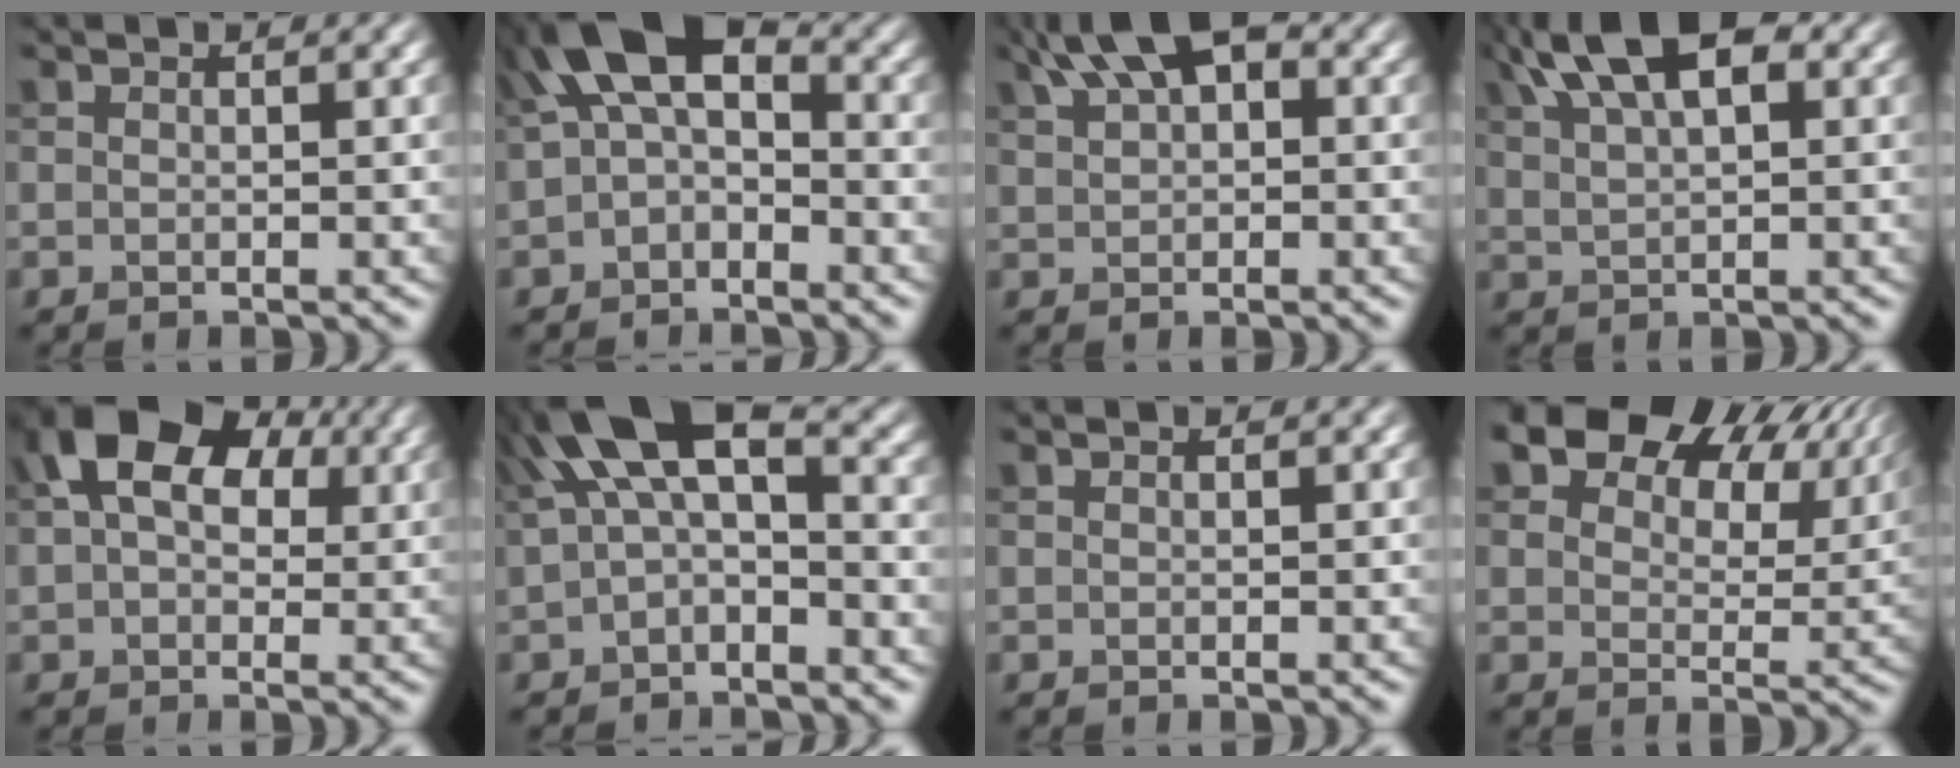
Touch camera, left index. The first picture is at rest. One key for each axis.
{"total": 7.4, "fx": 0.2, "fy": 4.1, "fz": 6.1, "tx": -0.106, "ty": 0.033, "tz": -0.019}
{"total": 6.1, "fx": 2.9, "fy": 3.1, "fz": 4.4, "tx": -0.082, "ty": 0.022, "tz": 0.045}
{"total": 8.7, "fx": 4.6, "fy": 3.7, "fz": 6.4, "tx": -0.114, "ty": 0.027, "tz": 0.072}
{"total": 11.7, "fx": 4.1, "fy": 7.8, "fz": 7.7, "tx": -0.116, "ty": 0.045, "tz": 0.044}
{"total": 8.6, "fx": 1.2, "fy": 4.1, "fz": 7.4, "tx": -0.138, "ty": 0.030, "tz": 0.003}
{"total": 0.0}
{"total": 14.5, "fx": 9.0, "fy": 8.3, "fz": 7.8, "tx": -0.114, "ty": 0.034, "tz": 0.133}